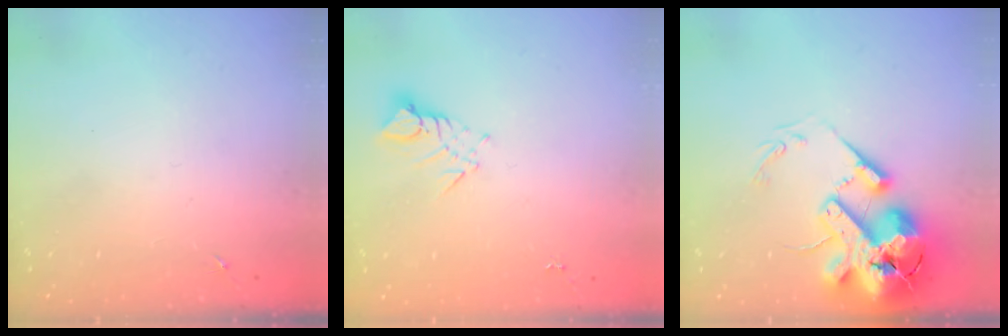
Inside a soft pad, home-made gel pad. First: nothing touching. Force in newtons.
{"total": 3.8, "press": 3.8, "slide": 0.2}
{"total": 20.9, "press": 20.6, "slide": 3.4}